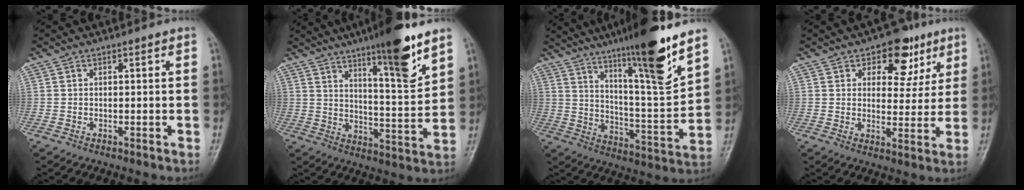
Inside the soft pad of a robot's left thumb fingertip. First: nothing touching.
{"total": 14.3, "force": [9.2, 2.2, 10.7], "torque": [-0.148, -0.060, 0.146]}
{"total": 18.1, "force": [12.2, 1.5, 13.4], "torque": [-0.193, -0.073, 0.200]}
{"total": 9.5, "force": [5.0, 6.1, 5.4], "torque": [-0.026, -0.018, 0.065]}